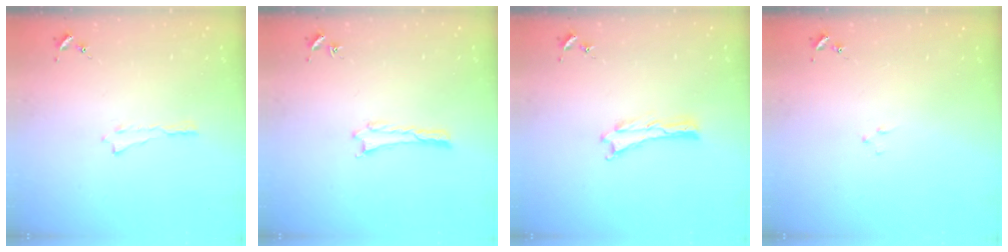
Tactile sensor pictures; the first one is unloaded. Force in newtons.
{"total": 0.0}
{"total": 0.0}
{"total": 0.7, "press": 0.7, "slide": 0.2}